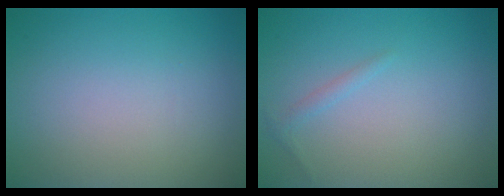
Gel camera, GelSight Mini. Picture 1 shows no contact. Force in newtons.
{"total": 0.8, "press": 0.8, "slide": 0.0}